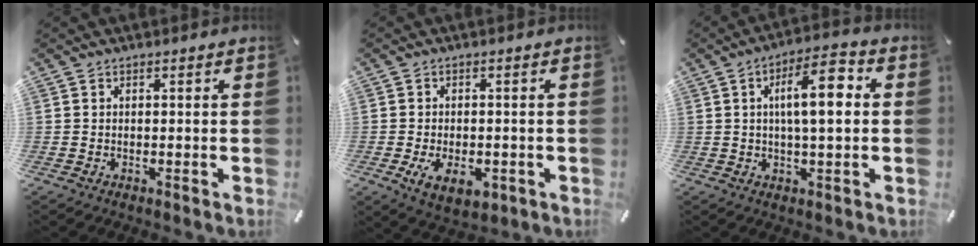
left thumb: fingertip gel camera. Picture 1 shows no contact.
{"total": 6.6, "force": [-2.1, 3.9, 4.9], "torque": [-0.094, 0.001, -0.037]}
{"total": 11.4, "force": [2.1, 3.4, 10.7], "torque": [-0.175, 0.009, 0.028]}